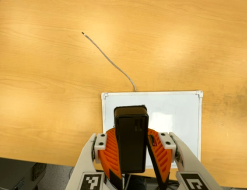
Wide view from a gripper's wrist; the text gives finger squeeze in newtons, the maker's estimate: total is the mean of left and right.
{"total": 9.9, "left": 10.0, "right": 9.8}